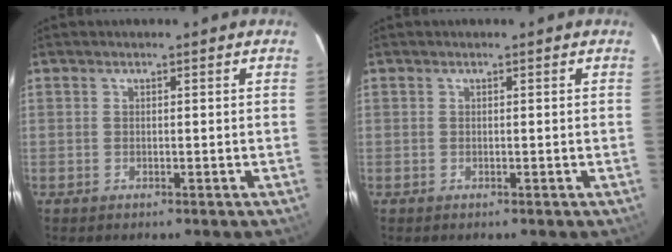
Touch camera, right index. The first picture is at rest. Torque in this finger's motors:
{"motor_torque": [0.00, 0.00, 0.00, 0.00]}